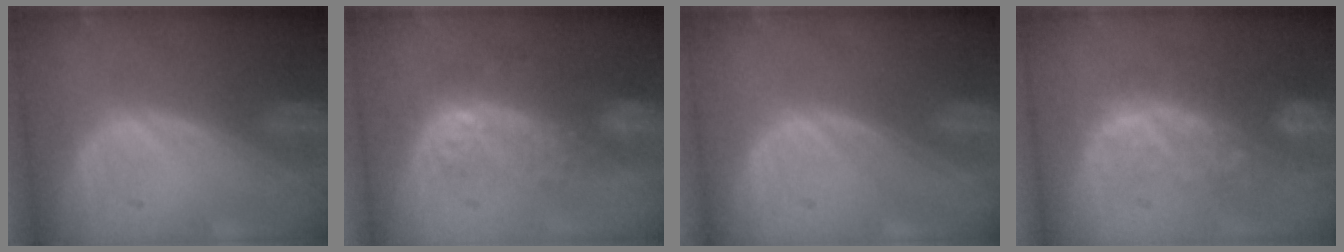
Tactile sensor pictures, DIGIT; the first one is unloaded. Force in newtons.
{"total": 9.7, "press": 8.3, "slide": 5.1}
{"total": 0.0}
{"total": 10.1, "press": 8.6, "slide": 5.3}